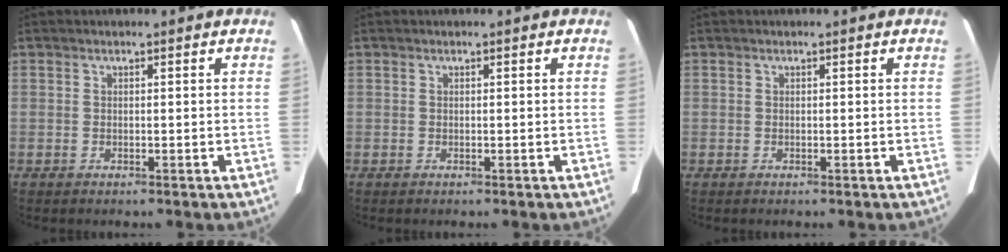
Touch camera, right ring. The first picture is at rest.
{"total": 0.0}
{"total": 0.0}